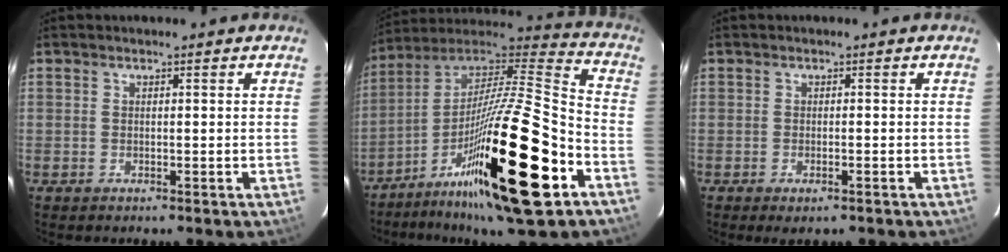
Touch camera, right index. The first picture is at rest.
{"total": 32.1, "force": [-15.8, 5.6, 27.3], "torque": [-0.466, -0.051, -0.275]}
{"total": 2.1, "force": [-1.4, 0.7, 1.5], "torque": [-0.027, -0.004, -0.020]}